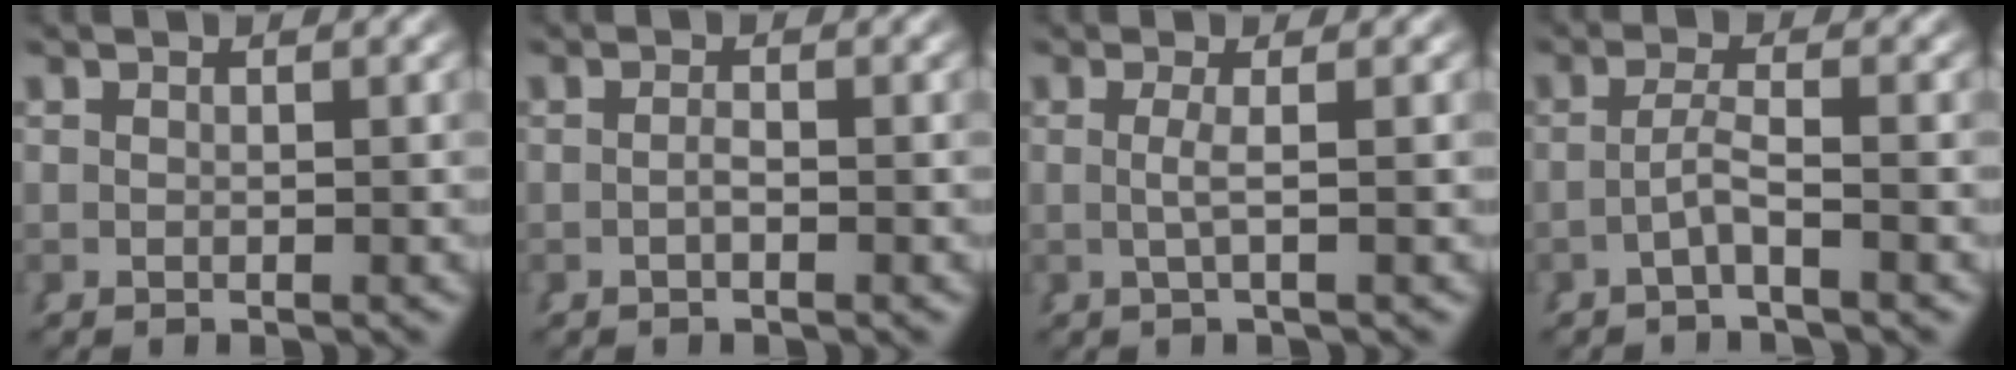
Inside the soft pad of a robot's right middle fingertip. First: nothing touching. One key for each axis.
{"total": 0.9, "fx": -0.6, "fy": -0.2, "fz": 0.6, "tx": -0.013, "ty": -0.005, "tz": -0.008}
{"total": 1.6, "fx": 0.2, "fy": -0.9, "fz": 1.3, "tx": -0.026, "ty": -0.002, "tz": 0.006}
{"total": 2.1, "fx": -1.4, "fy": -0.6, "fz": 1.3, "tx": -0.030, "ty": -0.007, "tz": -0.019}